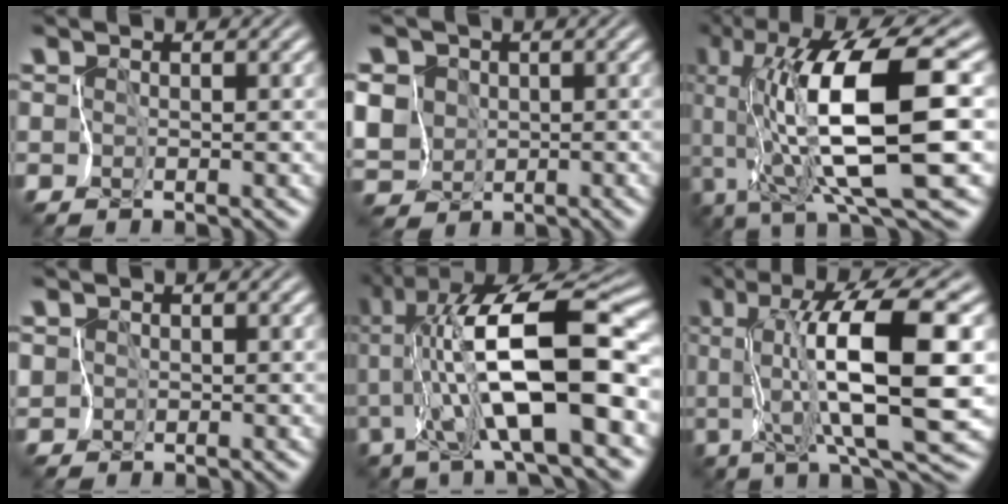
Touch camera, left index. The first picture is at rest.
{"total": 9.9, "force": [3.2, 8.4, 4.2], "torque": [-0.125, 0.018, 0.045]}
{"total": 11.4, "force": [1.5, 1.1, 11.3], "torque": [-0.198, -0.008, 0.048]}
{"total": 4.3, "force": [1.9, 3.5, 1.6], "torque": [-0.037, 0.025, 0.002]}
{"total": 11.4, "force": [-0.8, 1.3, 11.3], "torque": [-0.198, 0.006, -0.002]}
{"total": 9.3, "force": [1.0, 0.4, 9.3], "torque": [-0.152, -0.010, 0.036]}